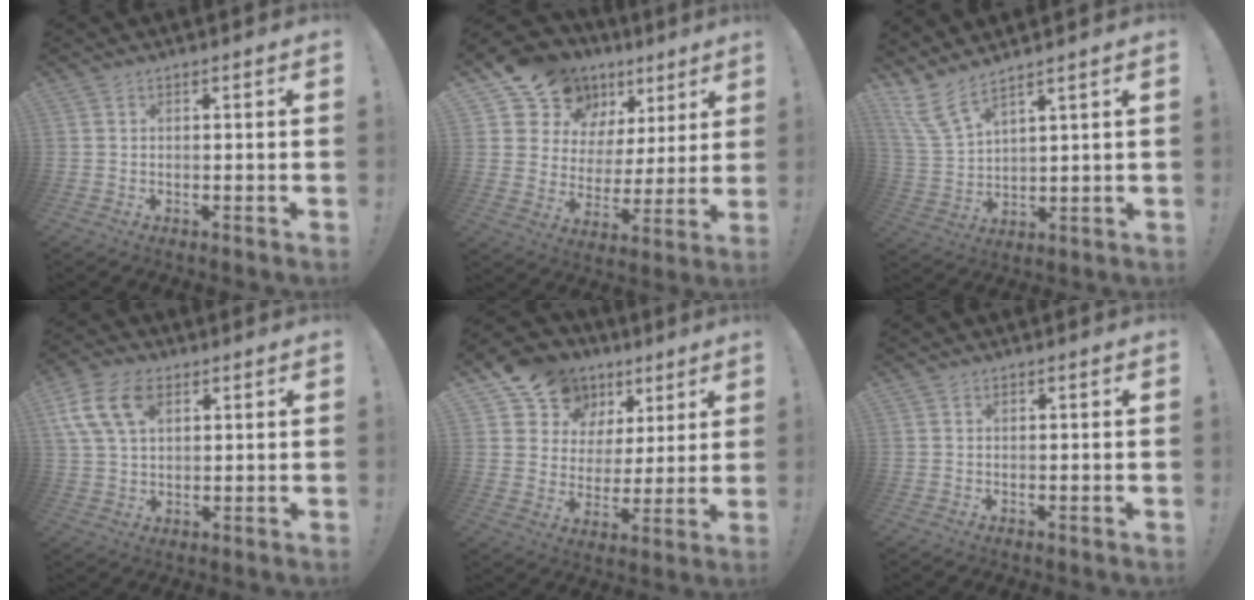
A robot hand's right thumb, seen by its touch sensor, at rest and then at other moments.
{"total": 12.9, "force": [10.5, 7.3, 2.3], "torque": [-0.057, -0.084, 0.200]}
{"total": 8.4, "force": [6.5, 2.5, 4.6], "torque": [-0.098, -0.028, 0.128]}
{"total": 12.2, "force": [5.1, 7.8, 7.9], "torque": [-0.158, -0.004, 0.099]}
{"total": 12.8, "force": [8.8, 8.8, 2.9], "torque": [-0.057, -0.058, 0.171]}
{"total": 0.0}